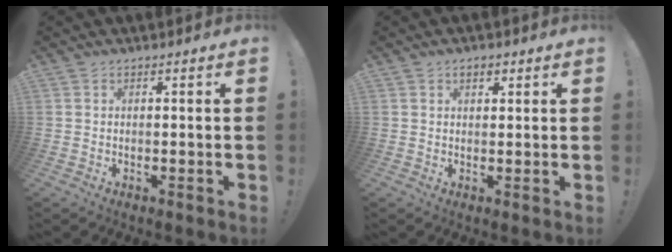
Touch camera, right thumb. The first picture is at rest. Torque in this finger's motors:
{"motor_torque": [-0.13, 0.37, 0.00, 0.00, 0.03]}